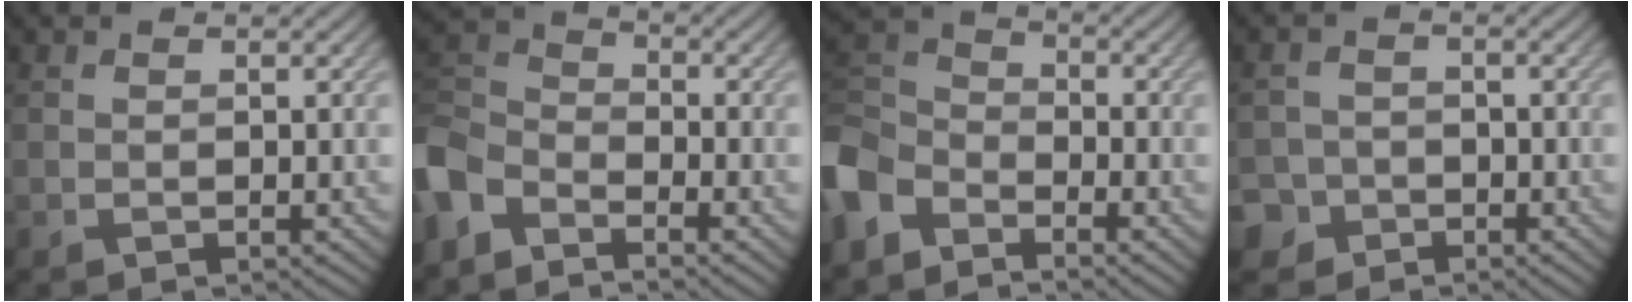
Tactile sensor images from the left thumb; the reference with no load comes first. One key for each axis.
{"total": 7.0, "fx": -4.9, "fy": 3.6, "fz": 3.5, "tx": -0.090, "ty": -0.001, "tz": -0.123}
{"total": 7.1, "fx": -4.7, "fy": 4.2, "fz": 3.3, "tx": -0.087, "ty": -0.002, "tz": -0.120}
{"total": 3.8, "fx": -2.3, "fy": 3.0, "fz": 0.5, "tx": 0.000, "ty": -0.001, "tz": -0.050}